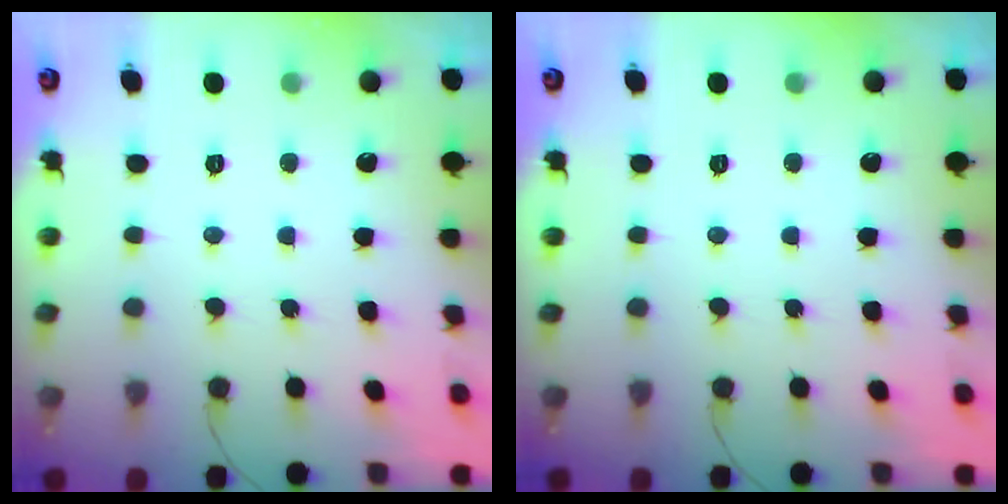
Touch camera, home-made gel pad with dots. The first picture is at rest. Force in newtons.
{"total": 0.0}